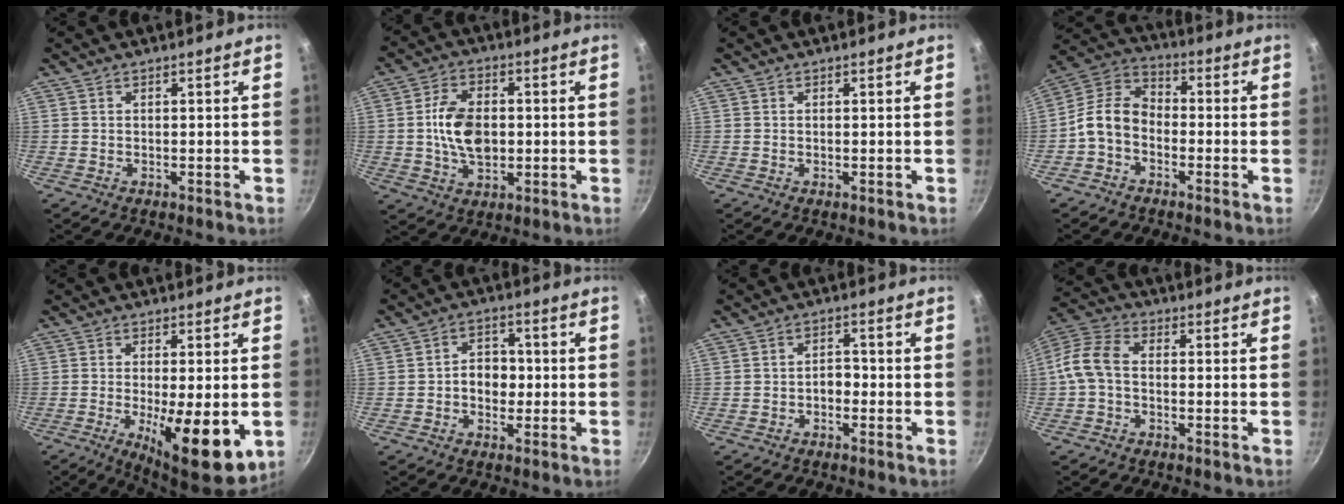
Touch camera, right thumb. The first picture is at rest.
{"total": 10.5, "force": [0.0, 6.6, 8.1], "torque": [-0.134, 0.003, 0.002]}
{"total": 0.0}
{"total": 9.6, "force": [-2.6, 7.0, 6.0], "torque": [-0.104, 0.040, -0.066]}
{"total": 15.0, "force": [-3.8, 4.8, 13.7], "torque": [-0.188, -0.024, -0.041]}
{"total": 5.9, "force": [-0.6, 4.4, 3.8], "torque": [-0.030, 0.016, -0.017]}
{"total": 2.8, "force": [-1.1, 1.9, 1.7], "torque": [-0.013, 0.015, -0.024]}
{"total": 8.2, "force": [-0.6, 5.3, 6.2], "torque": [-0.128, 0.025, -0.025]}